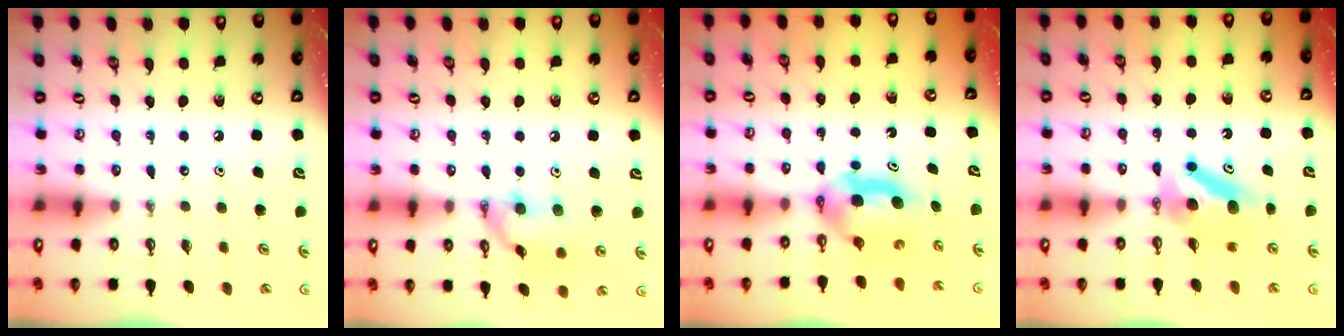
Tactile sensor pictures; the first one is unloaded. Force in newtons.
{"total": 12.3, "press": 12.2, "slide": 1.3}
{"total": 6.5, "press": 5.8, "slide": 3.0}
{"total": 6.4, "press": 6.2, "slide": 1.3}